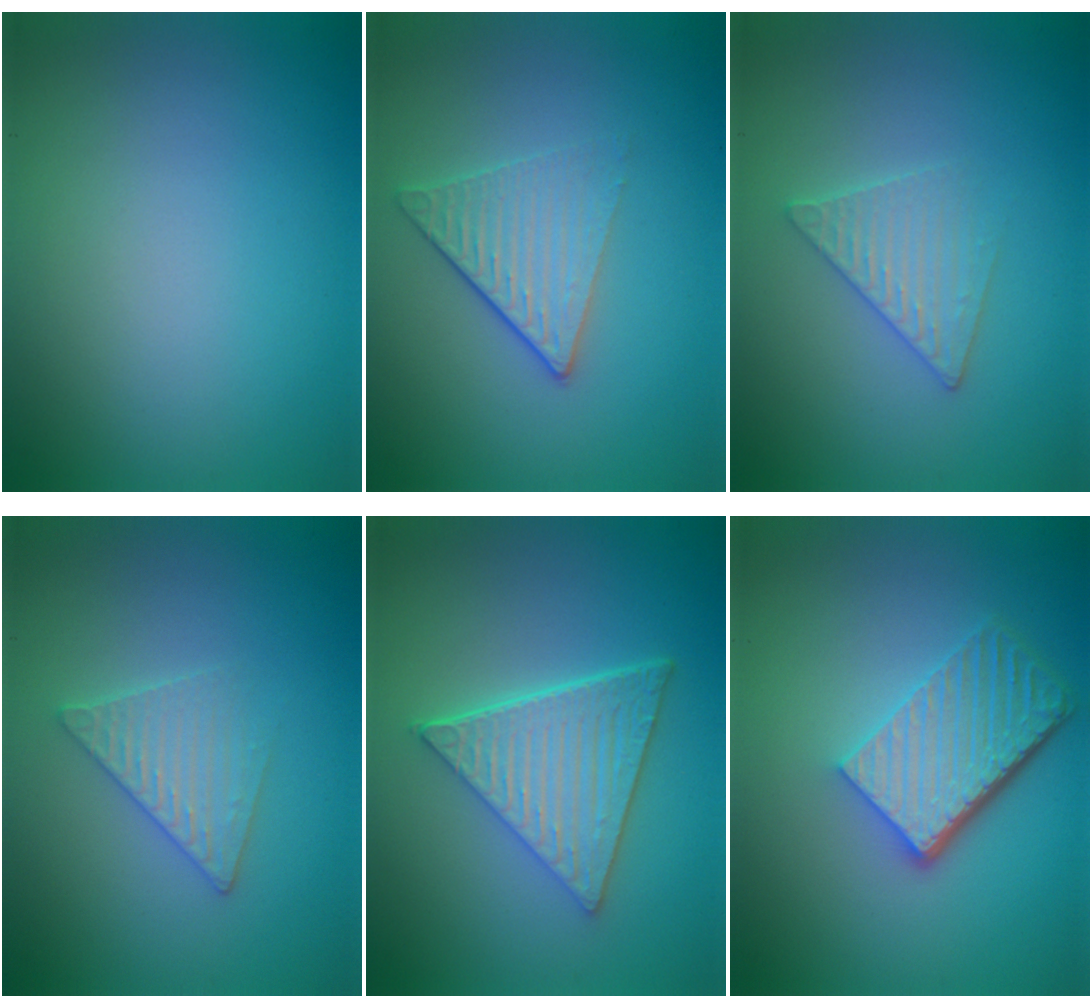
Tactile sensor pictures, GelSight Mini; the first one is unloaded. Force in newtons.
{"total": 3.5, "press": 2.8, "slide": 2.2}
{"total": 2.6, "press": 2.6, "slide": 0.3}
{"total": 2.6, "press": 2.6, "slide": 0.3}
{"total": 6.2, "press": 4.6, "slide": 4.1}
{"total": 5.7, "press": 3.9, "slide": 4.2}